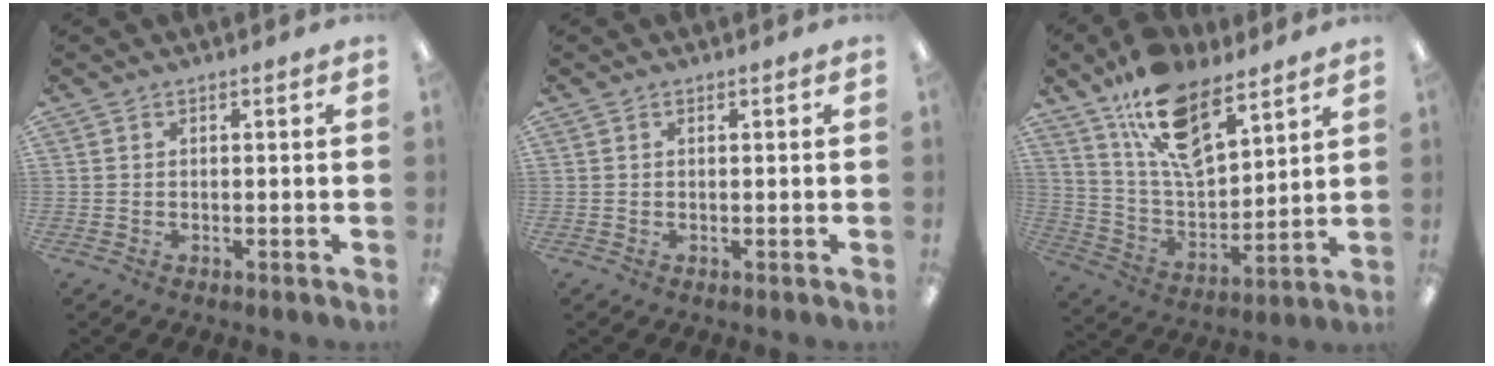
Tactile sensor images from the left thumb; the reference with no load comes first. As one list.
[{"total": 0.6, "force": [0.2, 0.2, 0.5], "torque": [-0.010, 0.001, 0.005]}, {"total": 17.1, "force": [11.4, 7.9, 10.0], "torque": [-0.181, -0.054, 0.207]}]